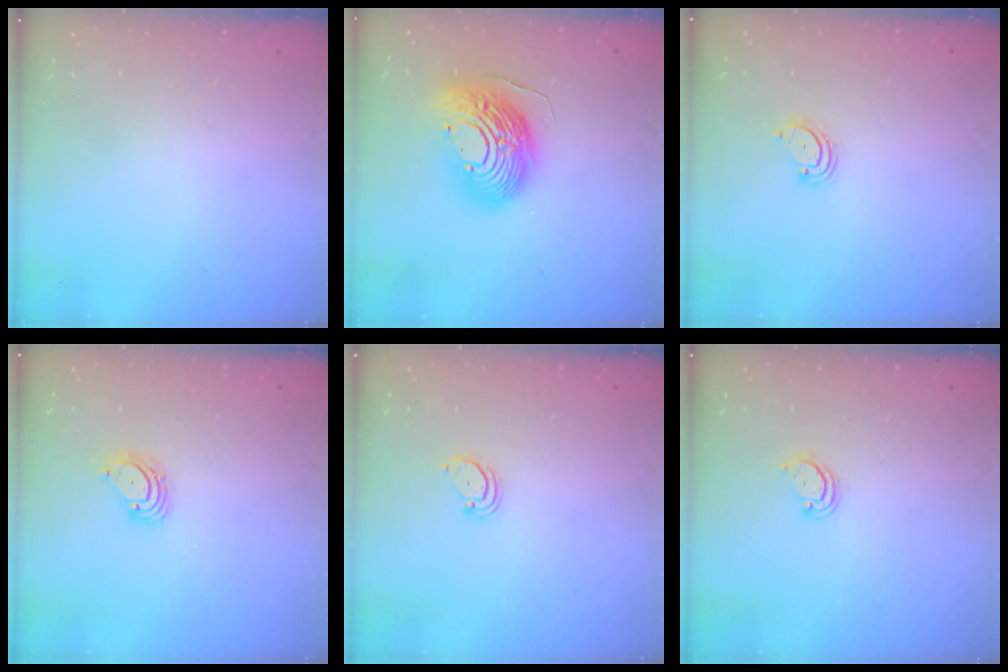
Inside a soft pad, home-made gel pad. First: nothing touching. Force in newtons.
{"total": 18.8, "press": 18.6, "slide": 2.8}
{"total": 3.0, "press": 3.0, "slide": 0.4}
{"total": 3.6, "press": 3.6, "slide": 0.3}
{"total": 2.1, "press": 2.1, "slide": 0.2}
{"total": 2.9, "press": 2.9, "slide": 0.2}